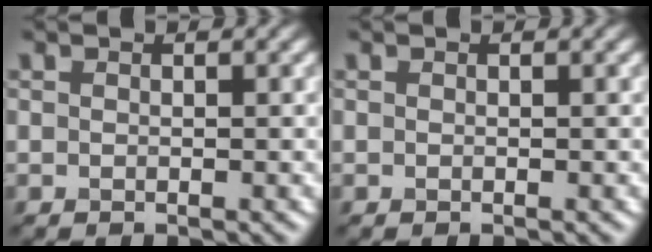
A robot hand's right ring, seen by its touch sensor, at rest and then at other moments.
{"total": 0.0}